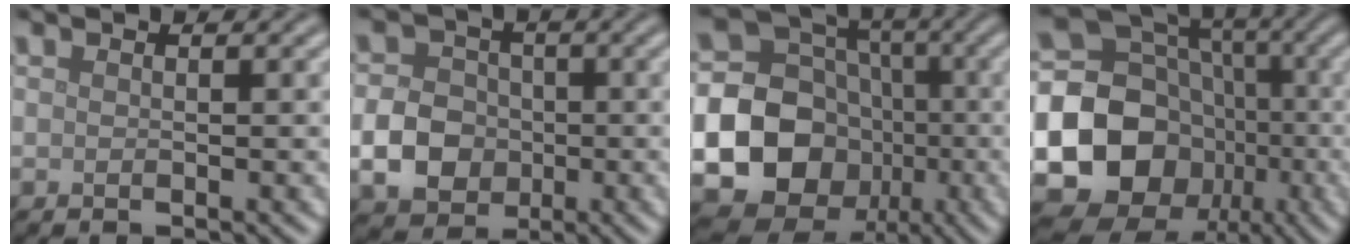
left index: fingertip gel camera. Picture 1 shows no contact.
{"total": 5.1, "force": [-1.1, 4.3, 2.5], "torque": [-0.047, 0.003, -0.029]}
{"total": 23.4, "force": [-5.3, 21.7, 7.2], "torque": [-0.185, -0.035, -0.124]}
{"total": 19.0, "force": [-4.6, 16.8, 7.5], "torque": [-0.179, -0.008, -0.105]}